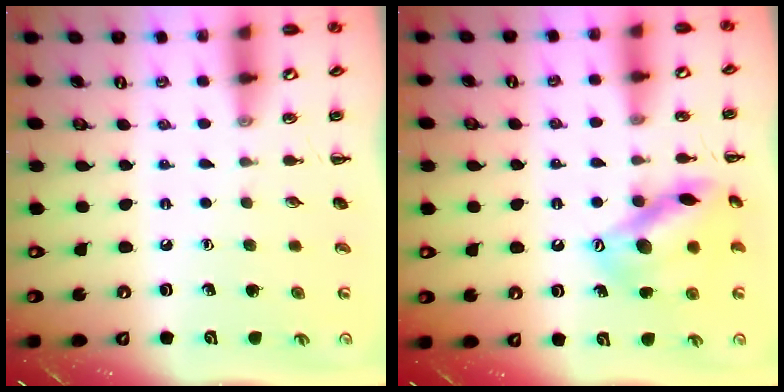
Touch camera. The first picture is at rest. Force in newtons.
{"total": 14.8, "press": 14.7, "slide": 0.8}